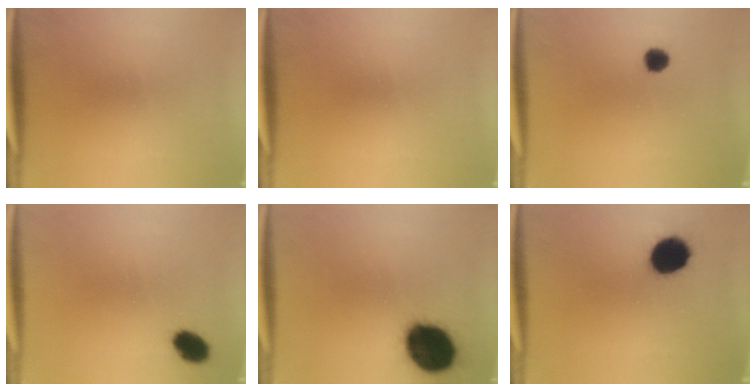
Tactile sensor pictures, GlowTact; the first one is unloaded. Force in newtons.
{"total": 0.0}
{"total": 3.0}
{"total": 4.7}
{"total": 19.3}
{"total": 11.4}